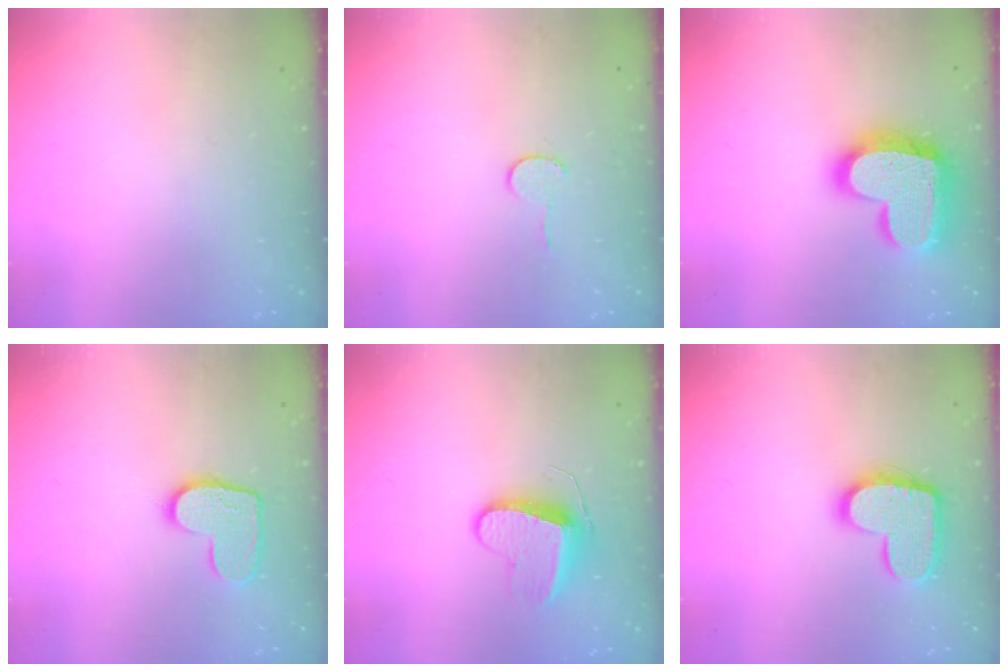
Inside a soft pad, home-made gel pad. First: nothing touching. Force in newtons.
{"total": 3.7, "press": 3.7, "slide": 0.4}
{"total": 20.8, "press": 20.7, "slide": 1.5}
{"total": 10.3, "press": 10.2, "slide": 0.6}
{"total": 9.2, "press": 9.2, "slide": 0.4}
{"total": 14.6, "press": 14.6, "slide": 0.8}